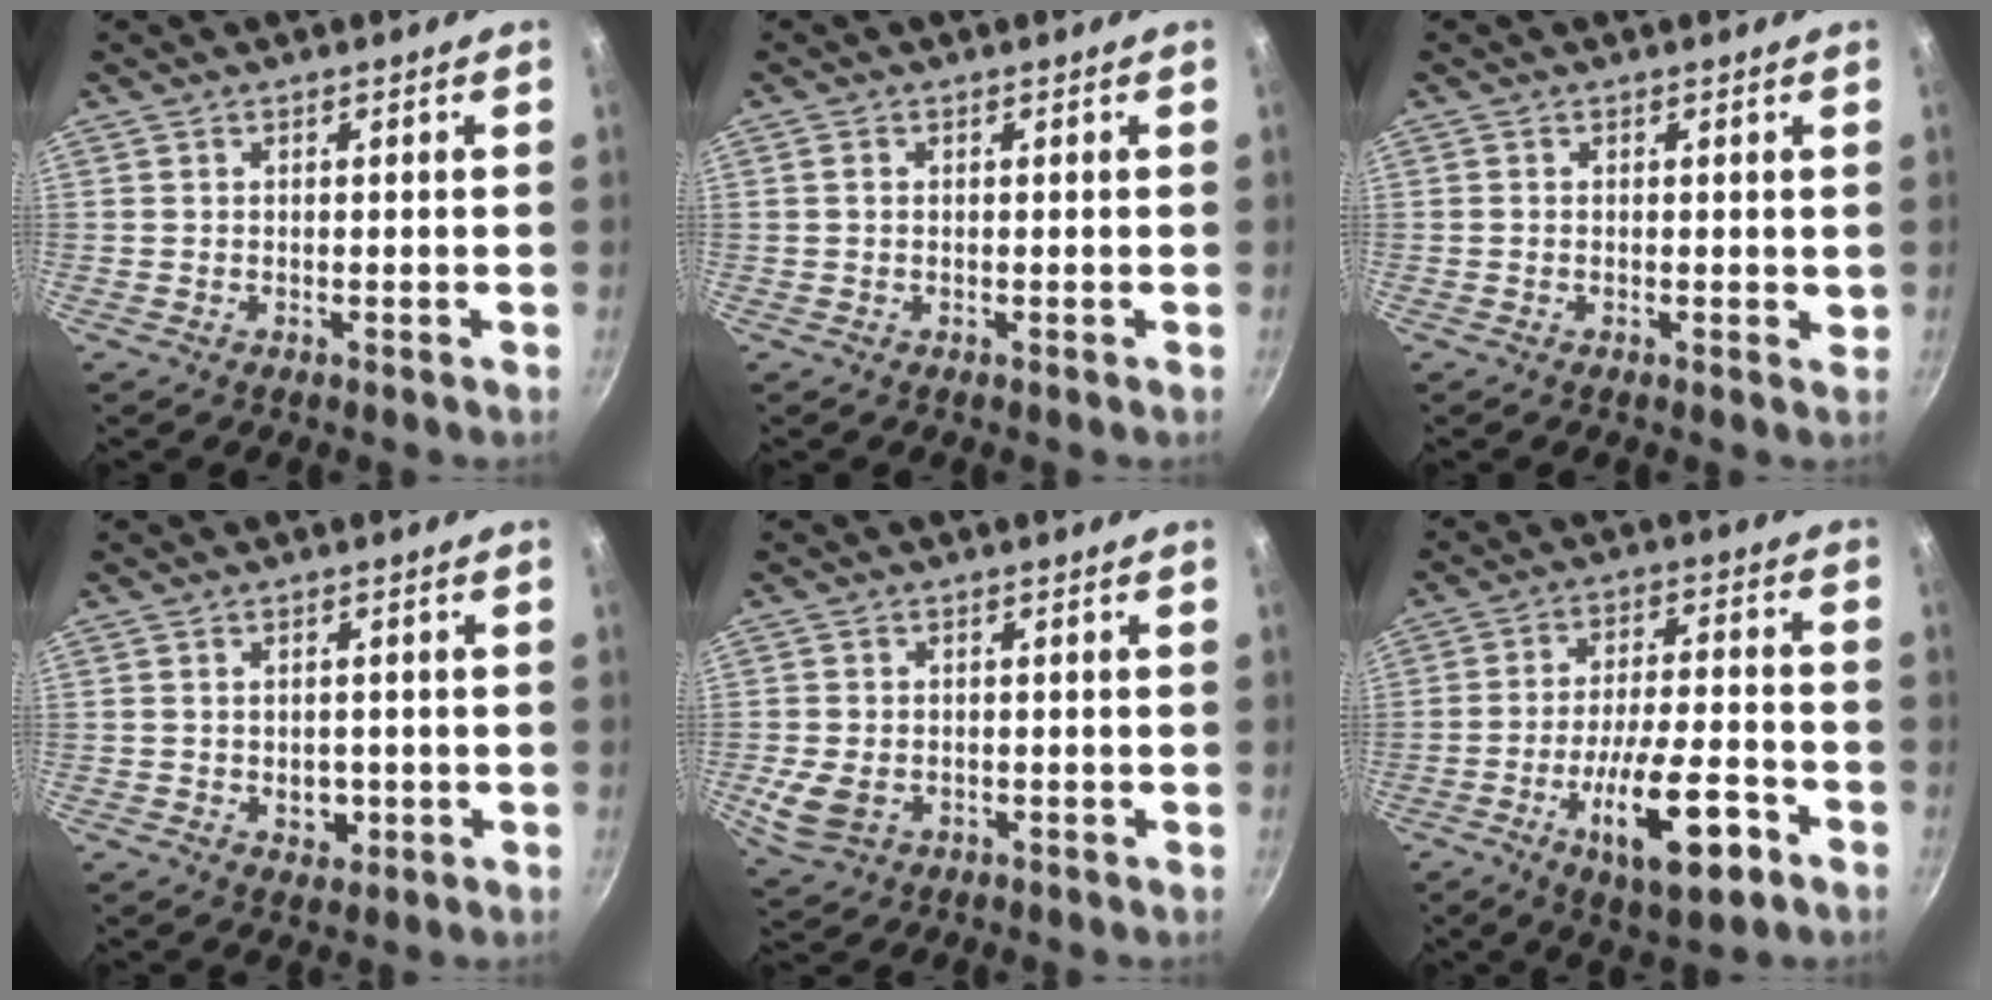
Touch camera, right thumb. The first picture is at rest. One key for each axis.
{"total": 1.0, "fx": 0.2, "fy": 0.8, "fz": 0.6, "tx": -0.011, "ty": 0.003, "tz": 0.002}
{"total": 1.2, "fx": 0.2, "fy": 0.7, "fz": 0.9, "tx": -0.012, "ty": 0.000, "tz": -0.001}
{"total": 3.8, "fx": -0.7, "fy": 2.9, "fz": 2.4, "tx": -0.023, "ty": 0.002, "tz": -0.006}
{"total": 6.4, "fx": -1.5, "fy": 4.8, "fz": 4.0, "tx": -0.083, "ty": 0.000, "tz": -0.019}
{"total": 15.9, "fx": -7.0, "fy": 5.2, "fz": 13.3, "tx": -0.214, "ty": 0.030, "tz": -0.111}